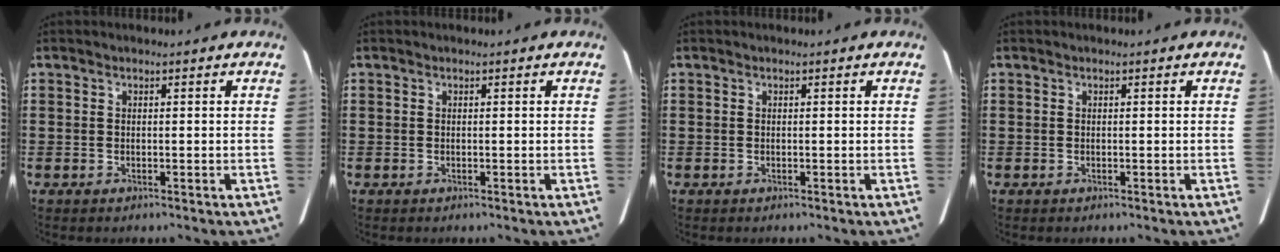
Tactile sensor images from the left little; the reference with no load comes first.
{"total": 0.0}
{"total": 0.0}
{"total": 0.0}